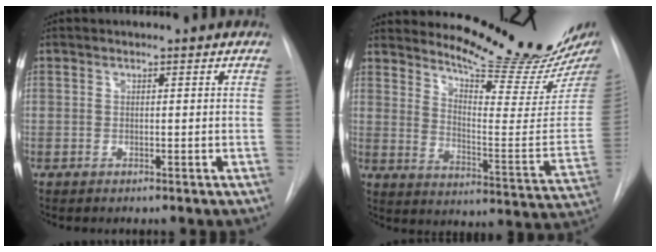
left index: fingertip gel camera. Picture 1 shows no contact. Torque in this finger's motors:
{"motor_torque": [0.92, -1.22, 0.24, 0.01]}